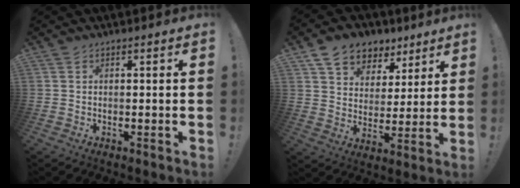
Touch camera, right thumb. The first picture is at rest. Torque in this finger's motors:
{"motor_torque": [0.44, 2.54, 0.74, 0.35, 0.01]}